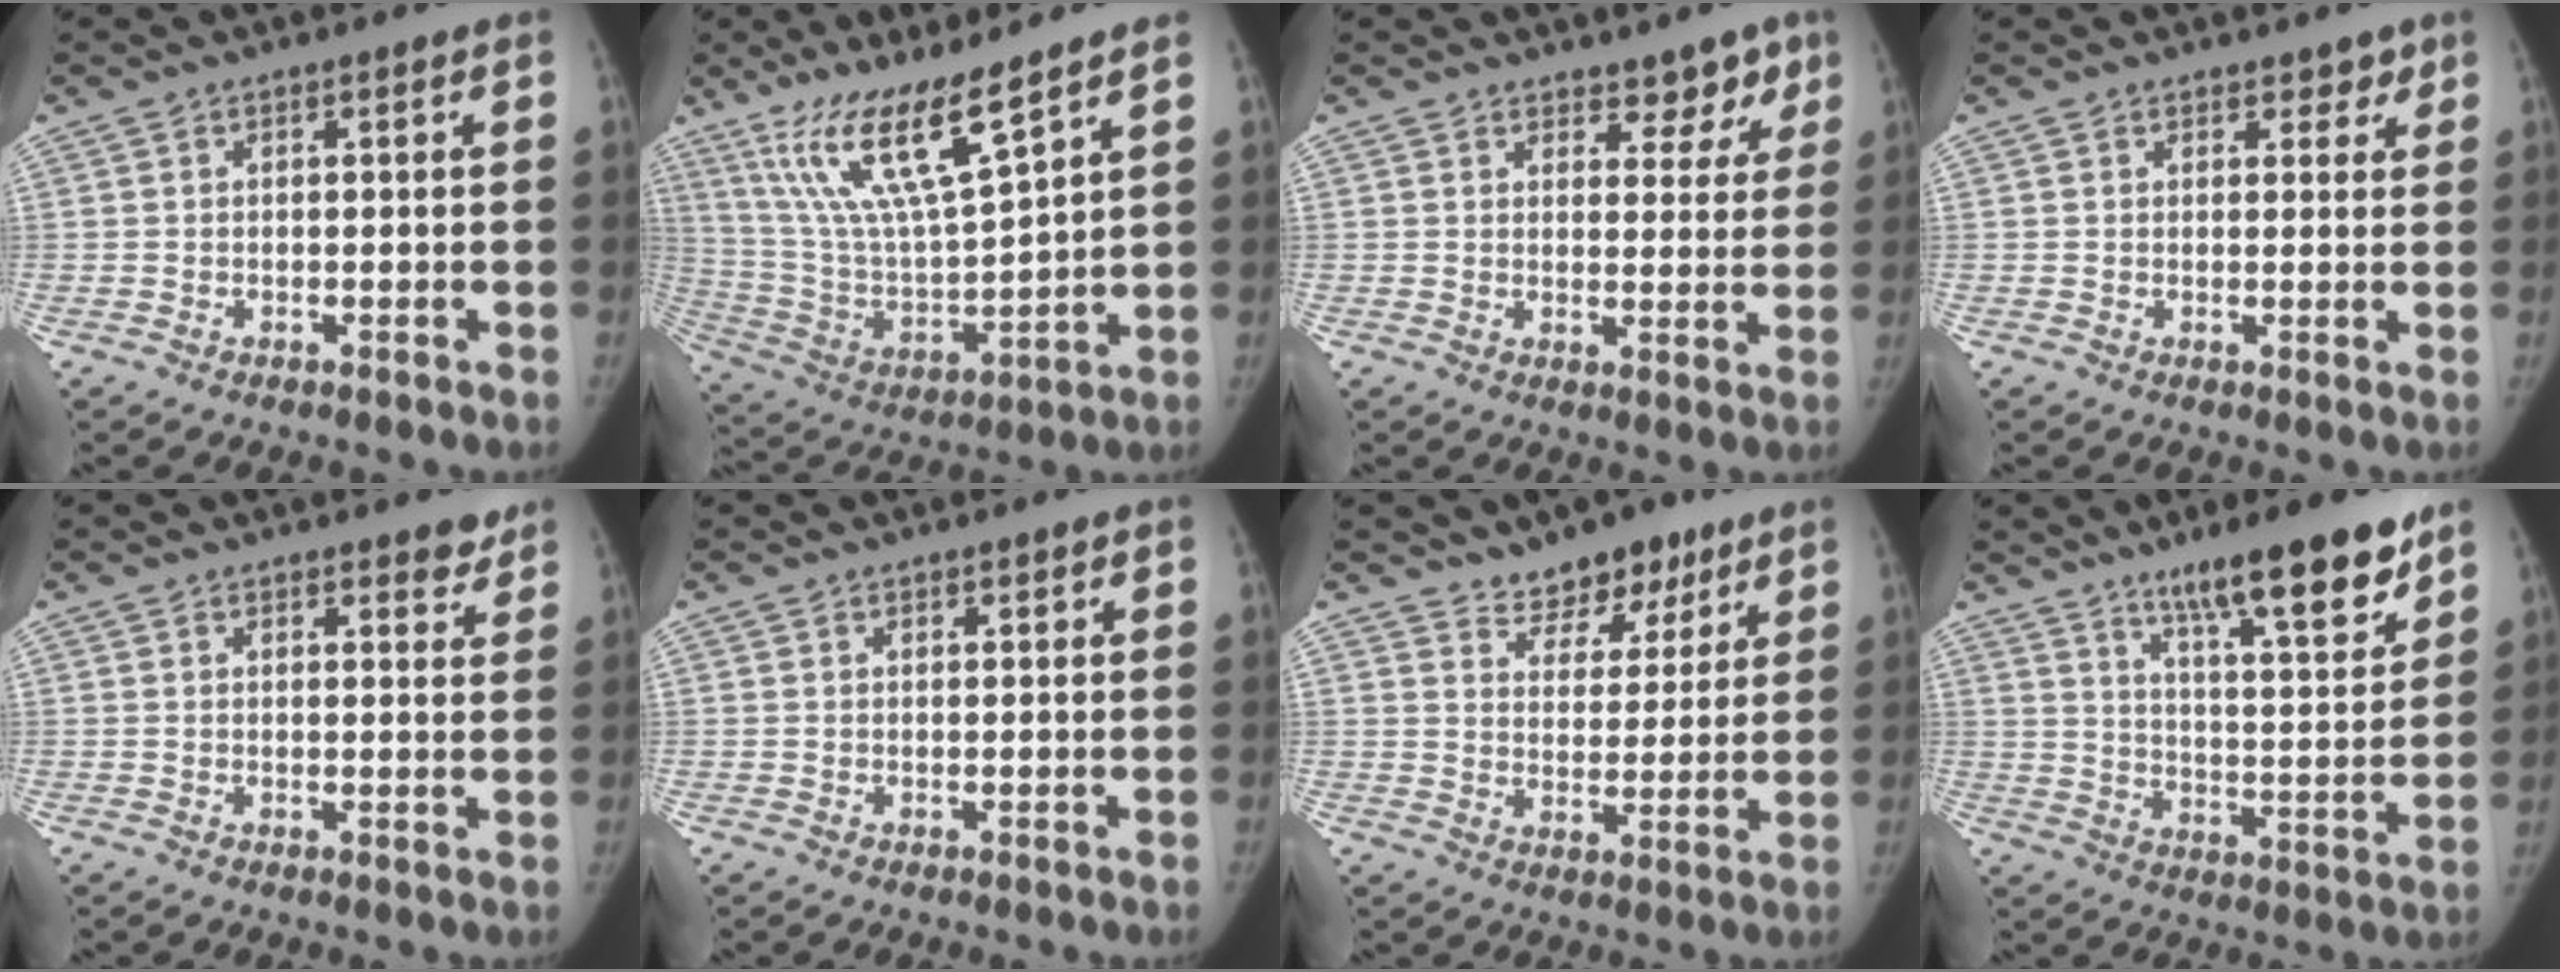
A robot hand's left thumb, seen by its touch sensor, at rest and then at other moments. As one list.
[{"total": 16.1, "force": [11.1, 2.5, 11.4], "torque": [-0.206, -0.064, 0.227]}, {"total": 5.7, "force": [4.4, 3.3, 1.6], "torque": [0.020, -0.028, 0.054]}, {"total": 2.6, "force": [1.9, 1.5, 0.8], "torque": [0.015, -0.009, 0.021]}, {"total": 3.4, "force": [2.9, 1.4, 1.2], "torque": [0.008, -0.017, 0.032]}, {"total": 1.0, "force": [0.8, 0.4, 0.4], "torque": [-0.002, -0.004, 0.010]}, {"total": 8.7, "force": [6.6, 4.8, 3.0], "torque": [-0.005, -0.040, 0.104]}, {"total": 17.2, "force": [12.0, 3.6, 11.8], "torque": [-0.147, -0.074, 0.193]}]